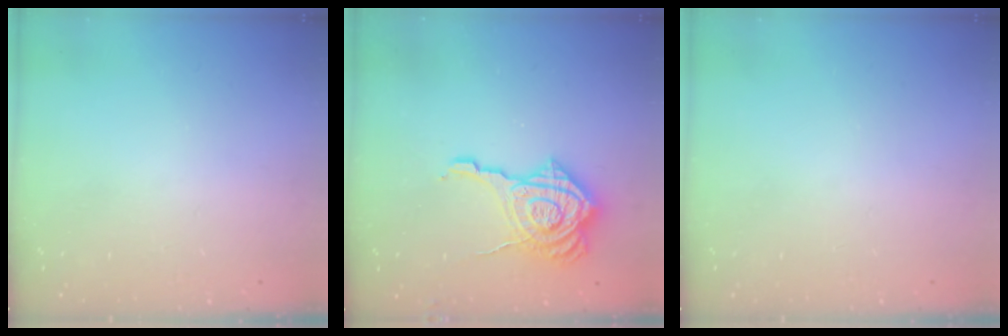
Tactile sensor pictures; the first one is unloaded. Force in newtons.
{"total": 16.7, "press": 16.6, "slide": 1.6}
{"total": 0.0}